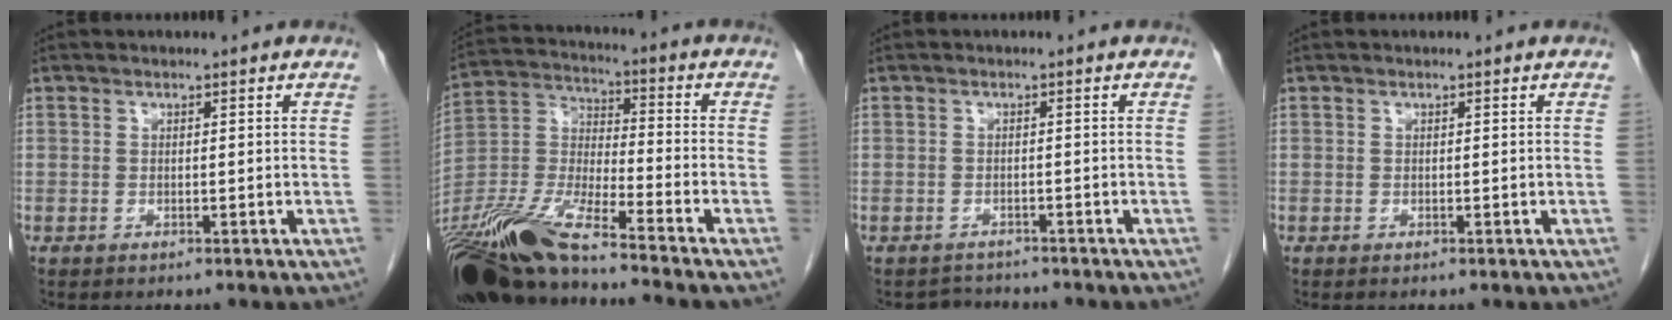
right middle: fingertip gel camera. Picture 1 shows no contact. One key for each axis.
{"total": 16.2, "fx": -13.3, "fy": 0.1, "fz": 9.2, "tx": -0.199, "ty": -0.013, "tz": -0.254}
{"total": 2.2, "fx": -2.0, "fy": 0.4, "fz": -0.6, "tx": 0.009, "ty": -0.008, "tz": -0.031}
{"total": 0.0}